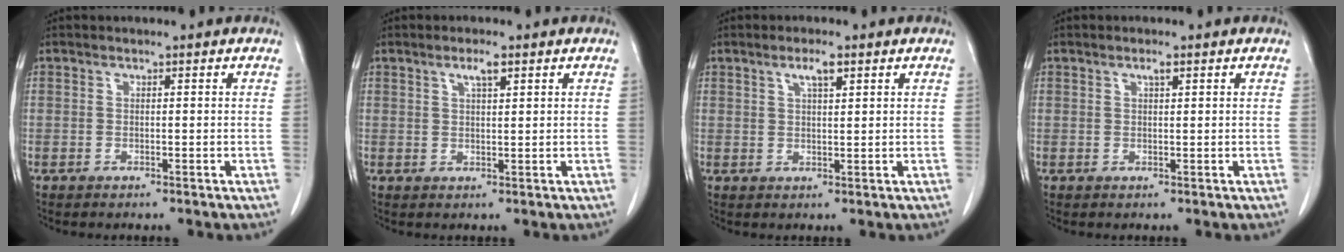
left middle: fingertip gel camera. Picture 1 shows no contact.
{"total": 2.5, "force": [1.5, 0.3, 2.0], "torque": [-0.039, 0.001, 0.028]}
{"total": 3.0, "force": [1.7, 0.4, 2.4], "torque": [-0.045, 0.001, 0.031]}
{"total": 1.1, "force": [0.7, 0.1, 0.9], "torque": [-0.017, -0.001, 0.012]}